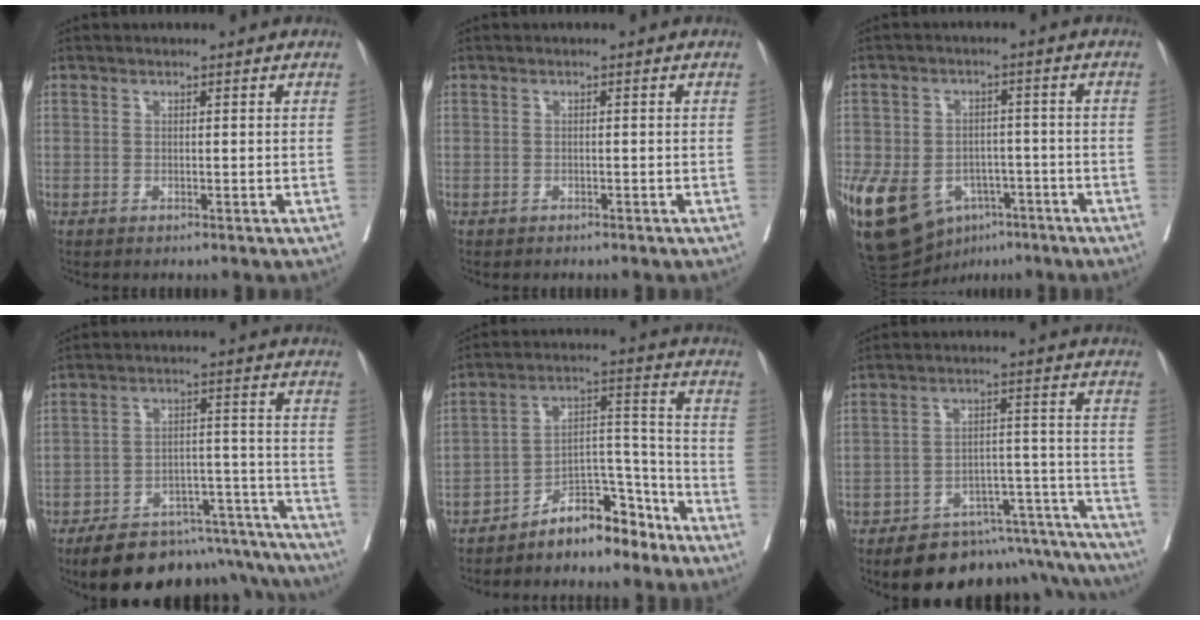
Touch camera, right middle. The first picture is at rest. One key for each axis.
{"total": 0.7, "fx": -0.6, "fy": 0.4, "fz": 0.1, "tx": -0.010, "ty": 0.002, "tz": -0.009}
{"total": 16.5, "fx": -7.7, "fy": 11.2, "fz": 9.3, "tx": -0.209, "ty": 0.003, "tz": -0.112}
{"total": 23.8, "fx": -21.5, "fy": 6.3, "fz": 7.9, "tx": -0.066, "ty": 0.031, "tz": -0.290}
{"total": 10.0, "fx": -8.2, "fy": 3.7, "fz": 4.3, "tx": -0.068, "ty": 0.043, "tz": -0.141}
{"total": 21.4, "fx": -19.5, "fy": 5.3, "fz": 6.8, "tx": -0.030, "ty": 0.044, "tz": -0.256}